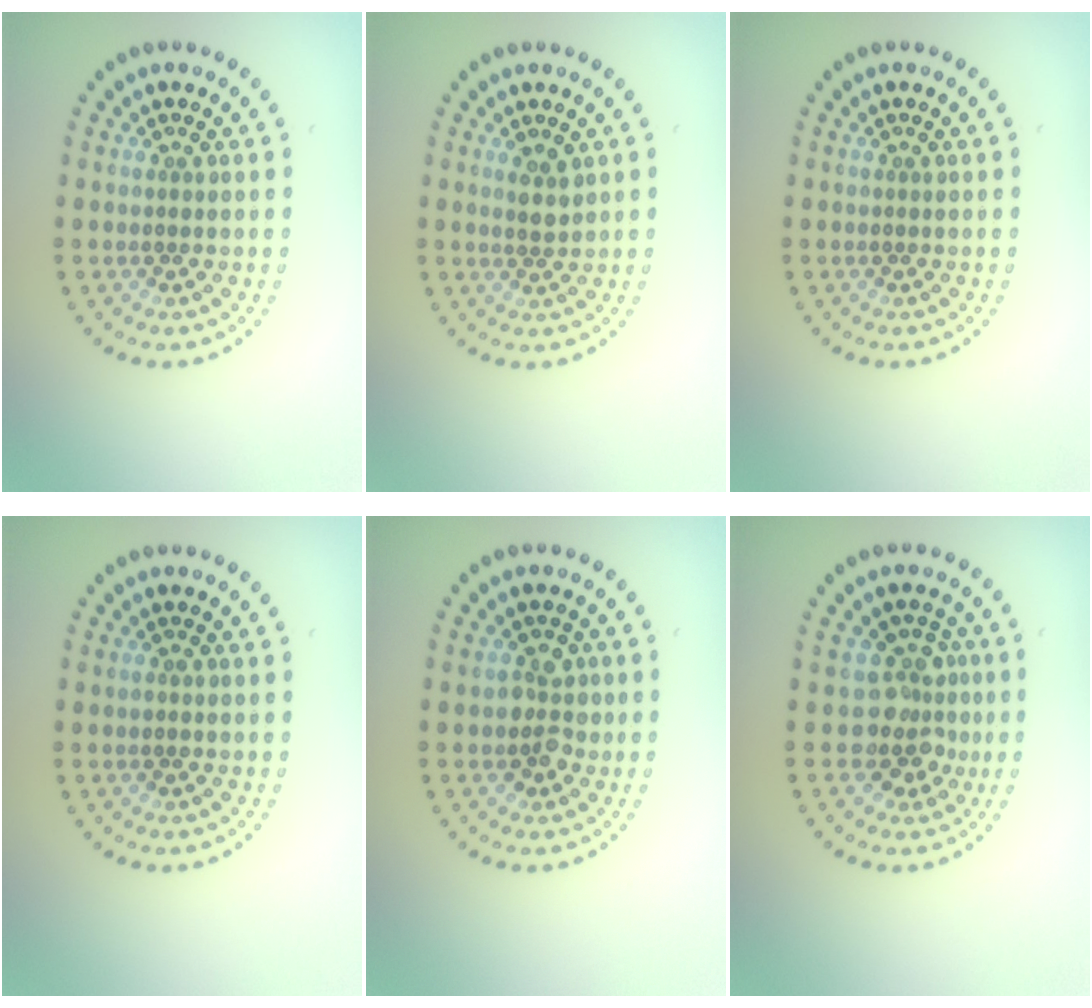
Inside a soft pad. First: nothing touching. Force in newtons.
{"total": 1.7, "press": 1.4, "slide": 1.0}
{"total": 0.0}
{"total": 0.7, "press": 0.7, "slide": 0.2}
{"total": 2.7, "press": 2.6, "slide": 0.8}
{"total": 3.6, "press": 3.2, "slide": 1.7}